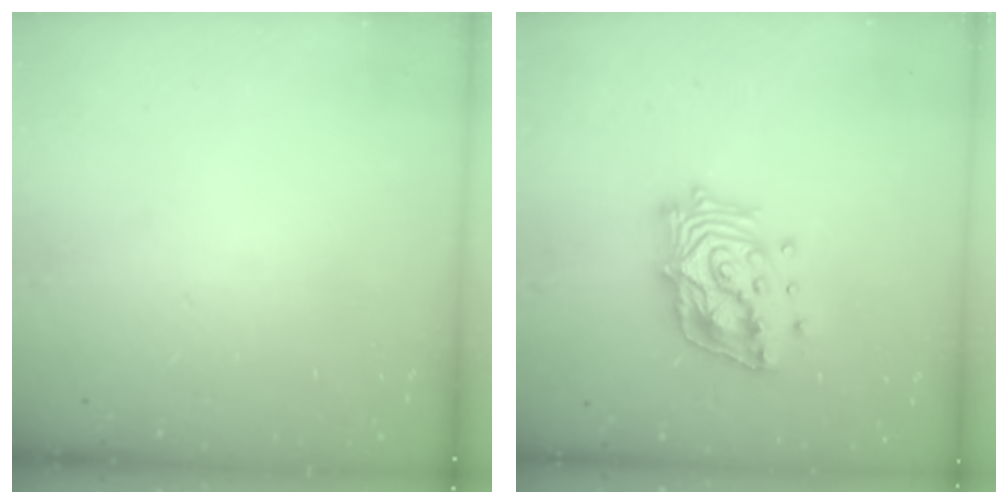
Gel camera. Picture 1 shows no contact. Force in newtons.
{"total": 17.1, "press": 16.9, "slide": 2.5}